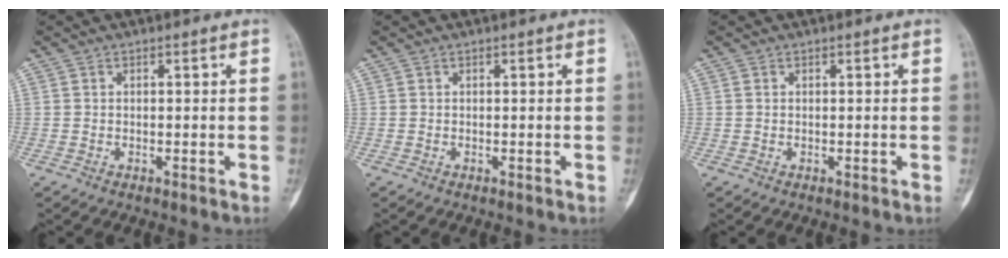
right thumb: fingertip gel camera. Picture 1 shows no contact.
{"total": 0.0}
{"total": 0.0}